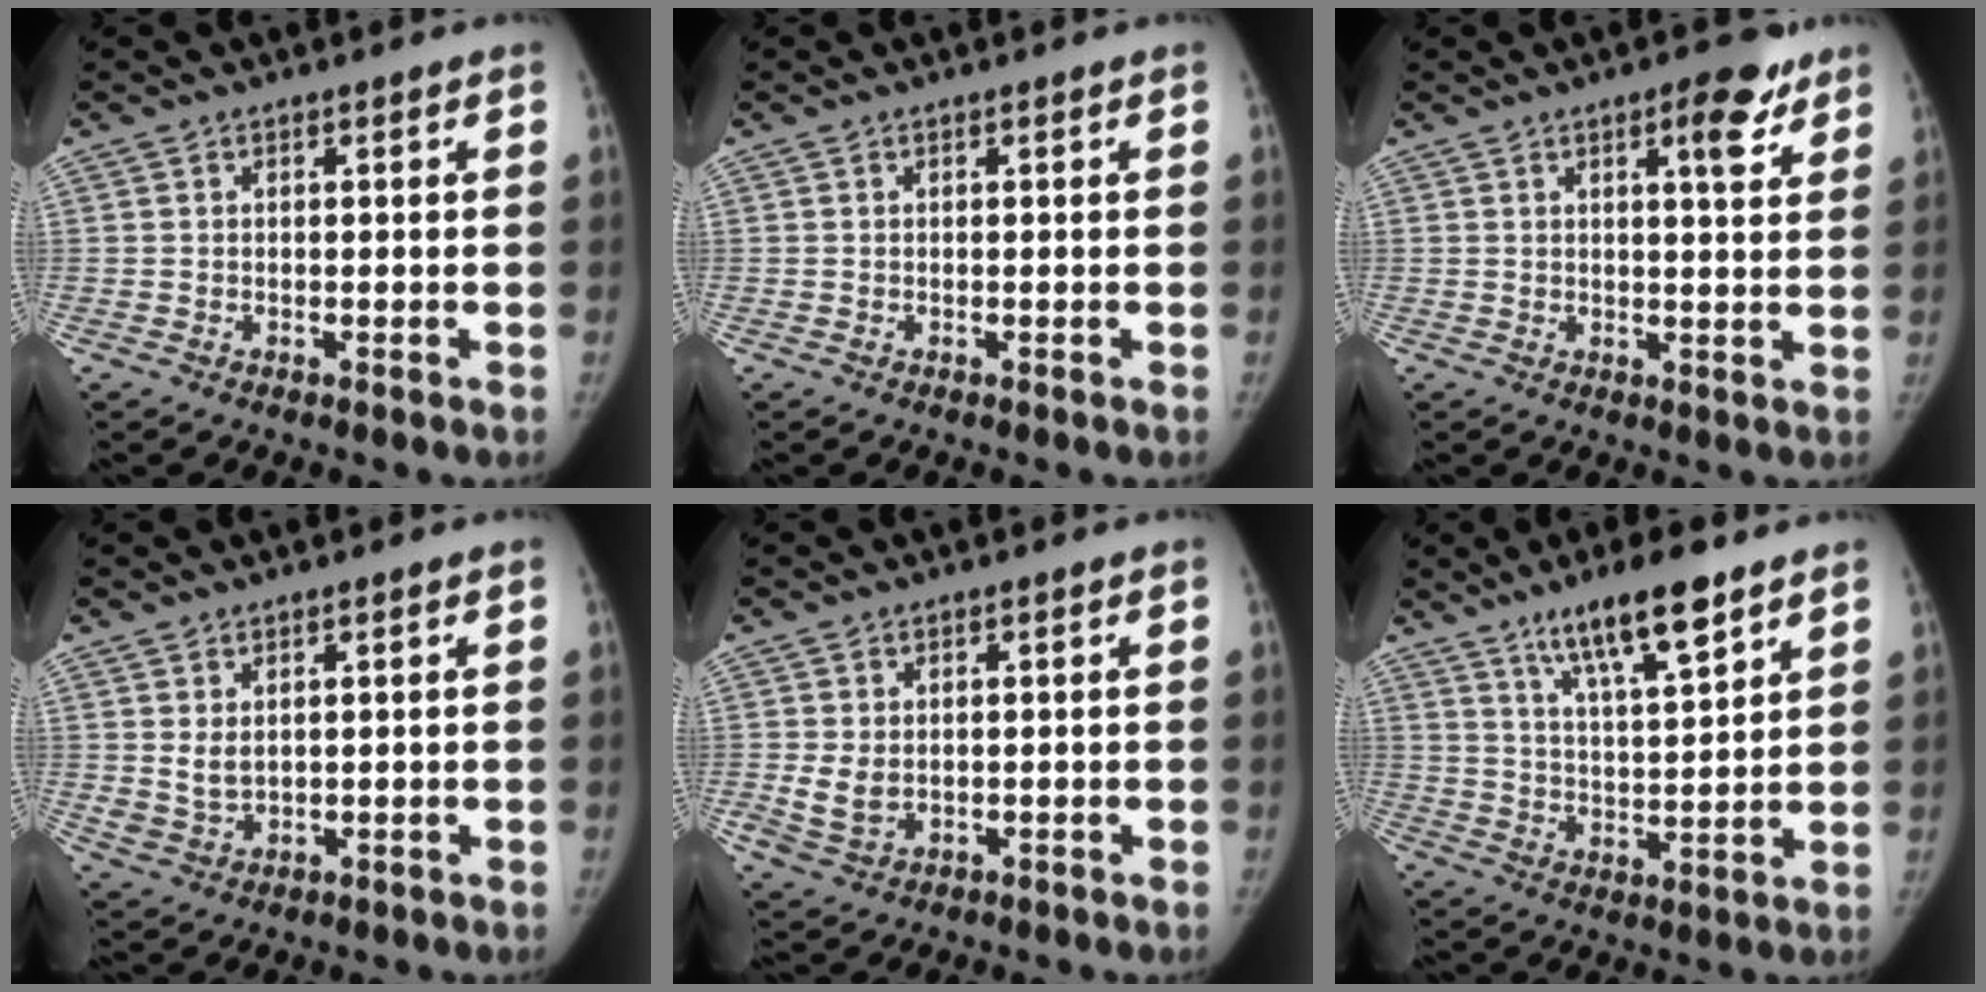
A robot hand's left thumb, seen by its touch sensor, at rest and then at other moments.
{"total": 0.0}
{"total": 6.3, "force": [3.6, 1.9, 4.8], "torque": [-0.052, -0.016, 0.043]}
{"total": 3.2, "force": [1.0, 2.2, 2.1], "torque": [-0.036, -0.013, 0.030]}
{"total": 3.7, "force": [-0.1, 2.9, 2.3], "torque": [-0.038, -0.009, 0.011]}
{"total": 12.1, "force": [8.0, 2.5, 8.7], "torque": [-0.137, -0.040, 0.141]}